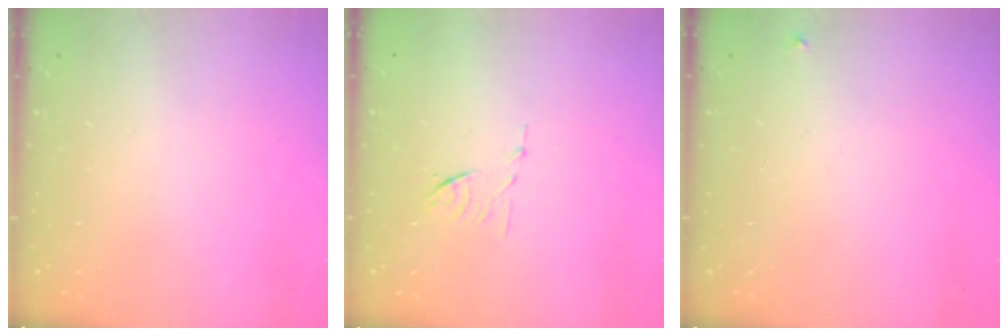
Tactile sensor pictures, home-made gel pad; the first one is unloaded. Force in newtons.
{"total": 6.2, "press": 6.2, "slide": 0.7}
{"total": 2.7, "press": 2.7, "slide": 0.2}